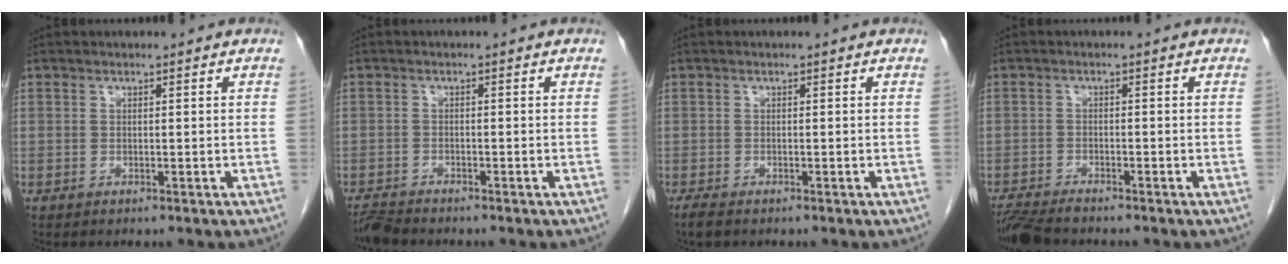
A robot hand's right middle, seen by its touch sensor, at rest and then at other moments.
{"total": 2.8, "force": [-2.7, 0.0, 0.6], "torque": [-0.013, -0.014, -0.051]}
{"total": 0.8, "force": [-0.6, 0.2, 0.5], "torque": [-0.017, -0.003, -0.012]}
{"total": 5.3, "force": [-4.8, 0.5, 2.2], "torque": [-0.038, -0.019, -0.087]}